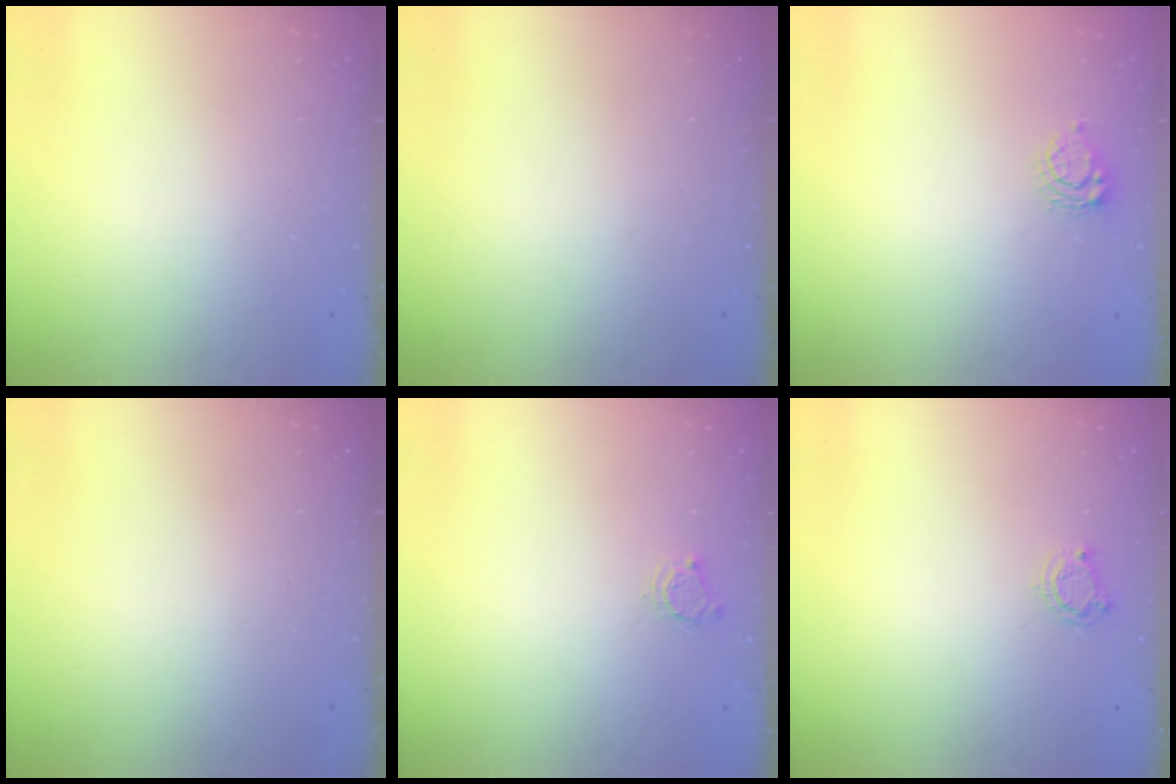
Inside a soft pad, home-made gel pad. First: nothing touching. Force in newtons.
{"total": 0.0}
{"total": 6.7, "press": 6.7, "slide": 0.7}
{"total": 0.0}
{"total": 4.6, "press": 4.6, "slide": 0.5}
{"total": 4.8, "press": 4.8, "slide": 0.3}